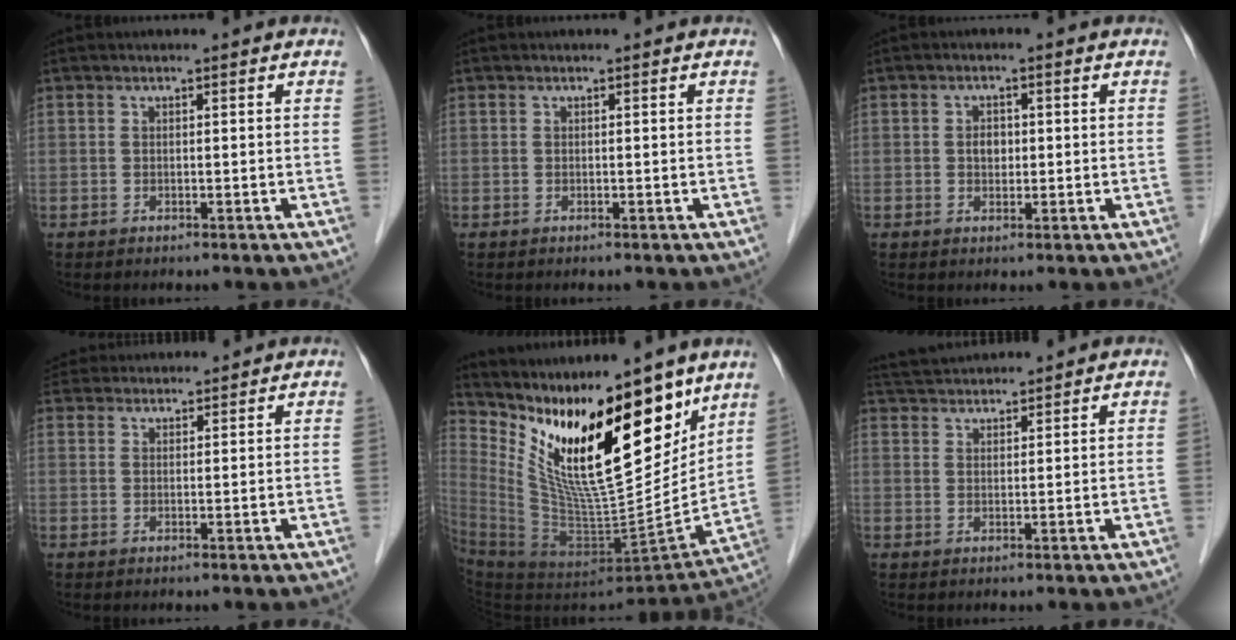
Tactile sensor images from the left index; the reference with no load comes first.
{"total": 0.0}
{"total": 2.2, "force": [0.1, 1.7, 1.4], "torque": [-0.025, 0.004, 0.003]}
{"total": 9.2, "force": [8.8, 1.9, 2.0], "torque": [-0.034, 0.040, 0.140]}
{"total": 25.9, "force": [15.1, 7.3, 19.8], "torque": [-0.362, -0.008, 0.268]}
{"total": 7.6, "force": [7.4, 0.8, 1.6], "torque": [-0.037, 0.038, 0.125]}